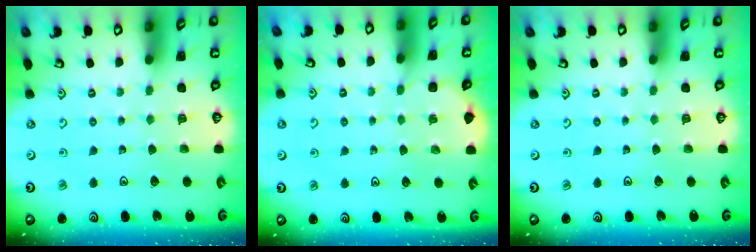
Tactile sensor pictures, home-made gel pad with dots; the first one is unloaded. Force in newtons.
{"total": 2.7, "press": 2.7, "slide": 0.3}
{"total": 0.0}